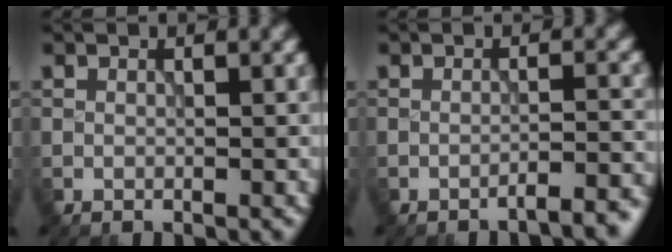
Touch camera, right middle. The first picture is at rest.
{"total": 3.0, "force": [-2.4, 0.6, 1.7], "torque": [-0.014, 0.008, -0.038]}